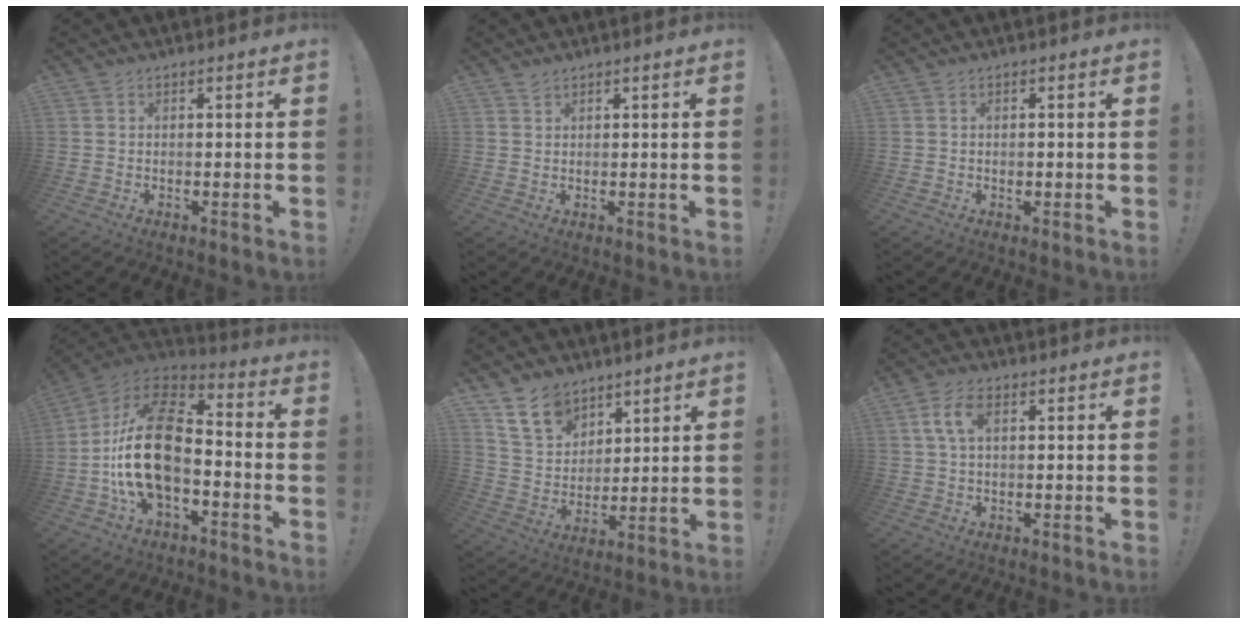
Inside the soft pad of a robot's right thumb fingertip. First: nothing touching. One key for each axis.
{"total": 1.4, "fx": 1.2, "fy": 0.6, "fz": 0.3, "tx": 0.002, "ty": -0.006, "tz": 0.022}
{"total": 0.6, "fx": -0.3, "fy": 0.3, "fz": 0.4, "tx": -0.016, "ty": 0.004, "tz": -0.004}
{"total": 22.3, "fx": -4.2, "fy": 12.7, "fz": 17.8, "tx": -0.358, "ty": 0.036, "tz": -0.066}
{"total": 12.6, "fx": 9.0, "fy": 7.8, "fz": 4.1, "tx": -0.076, "ty": -0.055, "tz": 0.178}
{"total": 6.4, "fx": 1.8, "fy": 3.4, "fz": 5.0, "tx": -0.093, "ty": 0.007, "tz": 0.034}